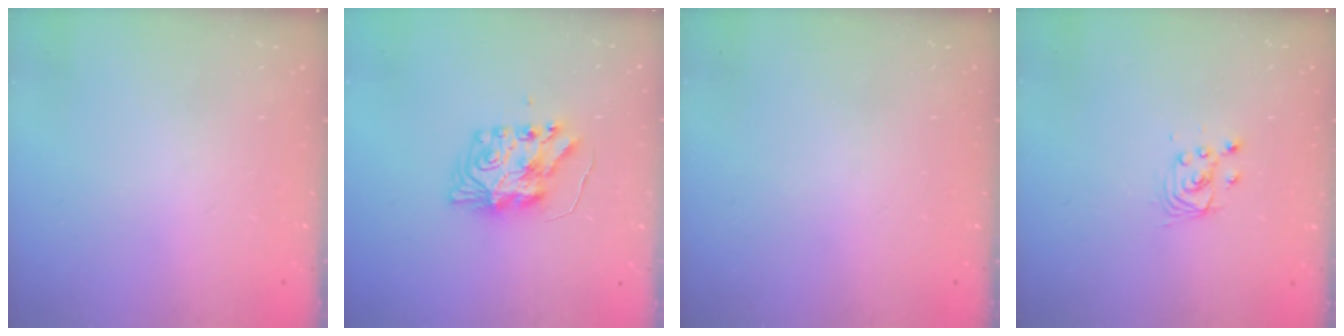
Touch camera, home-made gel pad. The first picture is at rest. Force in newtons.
{"total": 9.3, "press": 9.3, "slide": 0.7}
{"total": 0.0}
{"total": 3.3, "press": 3.3, "slide": 0.3}